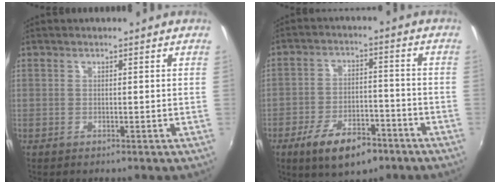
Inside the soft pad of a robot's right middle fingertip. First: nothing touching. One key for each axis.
{"total": 11.6, "fx": -7.3, "fy": 5.1, "fz": 7.5, "tx": -0.154, "ty": -0.004, "tz": -0.115}